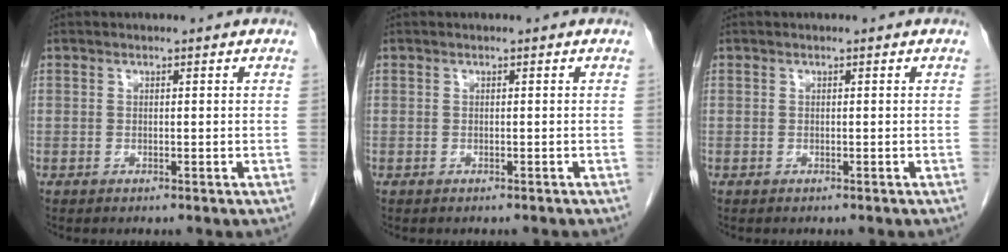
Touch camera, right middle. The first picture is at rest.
{"total": 0.8, "force": [-0.8, 0.1, 0.2], "torque": [-0.005, -0.002, -0.010]}
{"total": 0.0}